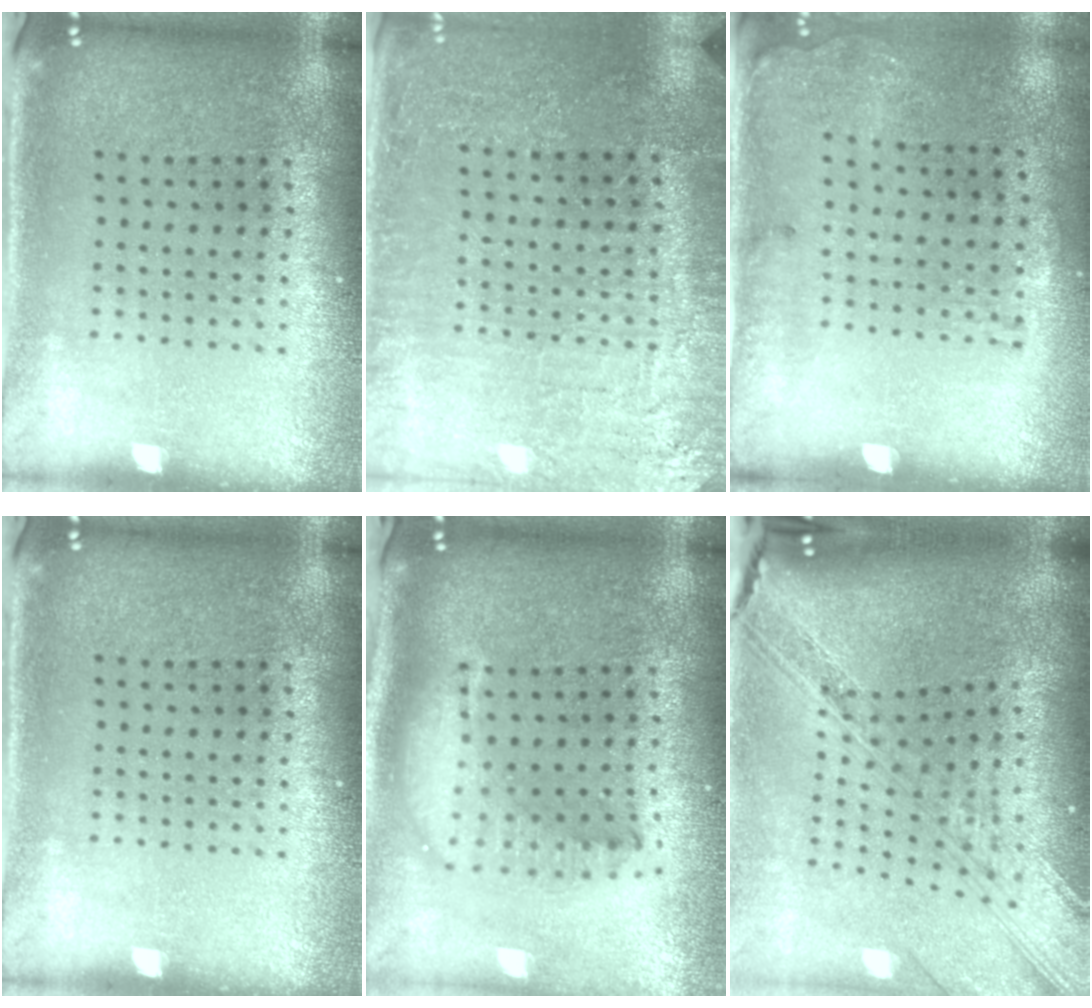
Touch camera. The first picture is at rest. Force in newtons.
{"total": 2.9, "press": 2.9, "slide": 0.4}
{"total": 1.8, "press": 1.2, "slide": 1.3}
{"total": 0.0}
{"total": 2.2, "press": 1.7, "slide": 1.4}
{"total": 4.0, "press": 2.9, "slide": 2.8}